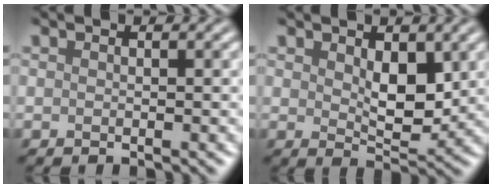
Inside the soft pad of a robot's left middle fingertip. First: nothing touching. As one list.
[{"total": 4.0, "force": [1.0, 2.2, 3.1], "torque": [-0.055, -0.009, 0.024]}]